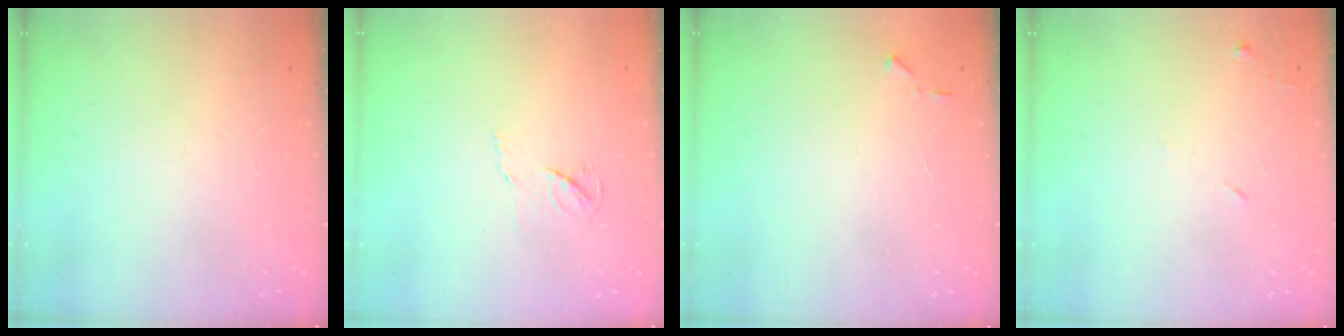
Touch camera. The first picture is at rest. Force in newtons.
{"total": 4.4, "press": 4.4, "slide": 0.6}
{"total": 3.6, "press": 3.6, "slide": 0.5}
{"total": 6.3, "press": 6.2, "slide": 0.7}